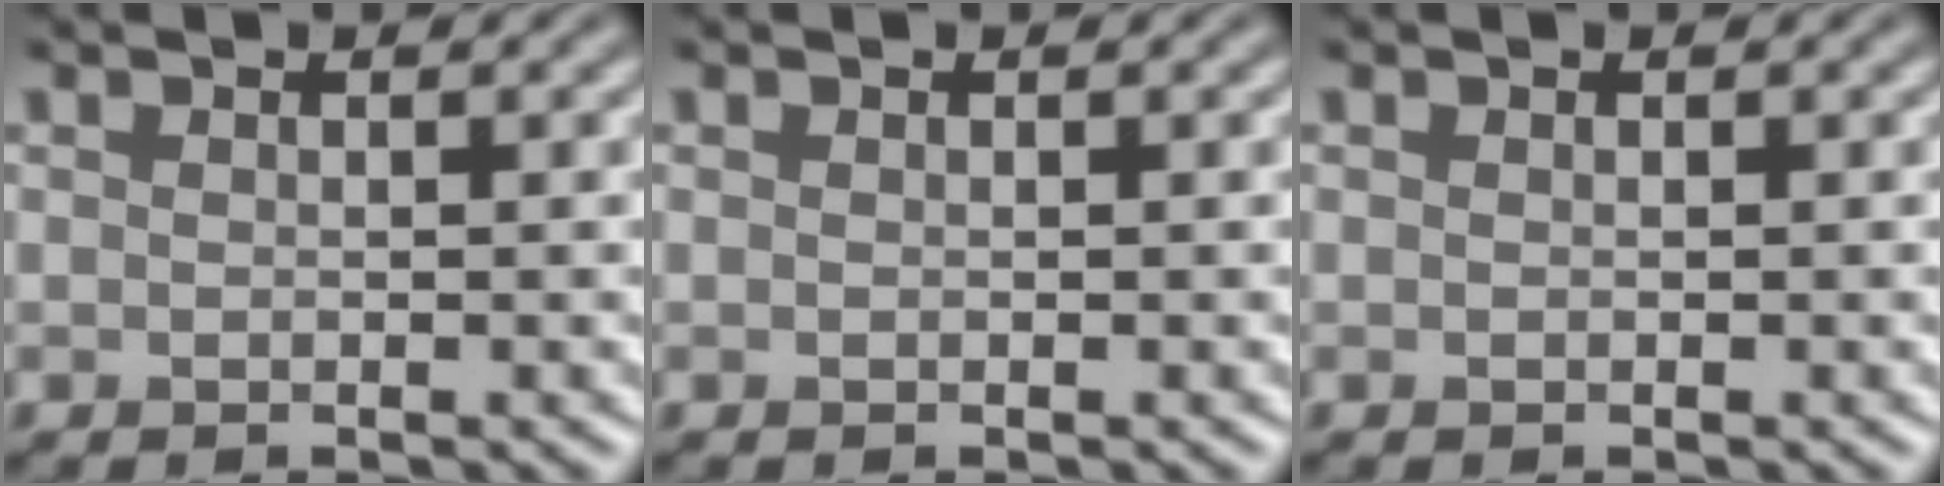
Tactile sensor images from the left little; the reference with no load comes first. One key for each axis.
{"total": 0.0}
{"total": 0.0}